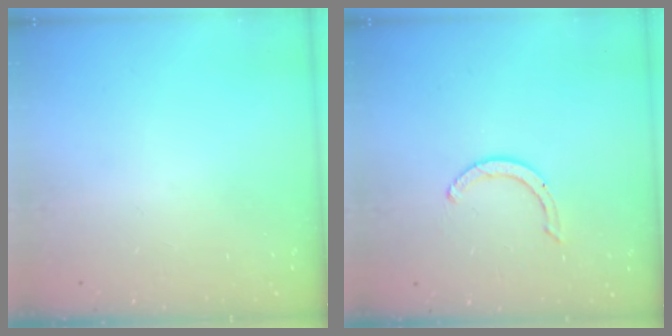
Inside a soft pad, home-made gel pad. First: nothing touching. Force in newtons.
{"total": 3.8, "press": 3.8, "slide": 0.3}